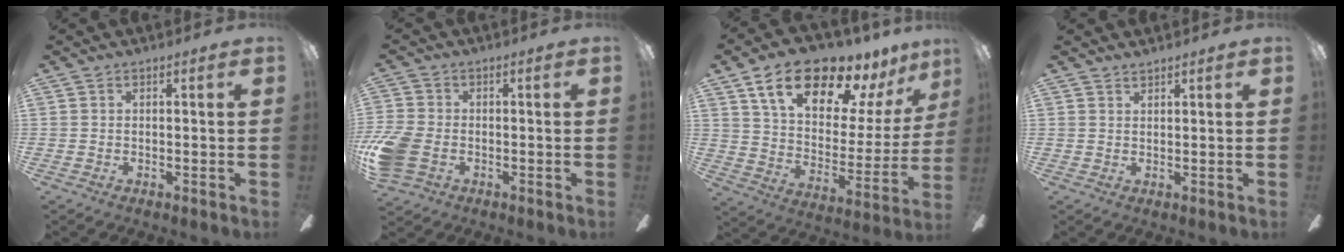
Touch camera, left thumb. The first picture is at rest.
{"total": 9.0, "force": [-2.4, 6.6, 5.7], "torque": [-0.135, 0.011, -0.042]}
{"total": 20.3, "force": [14.8, 8.3, 11.1], "torque": [-0.191, -0.090, 0.257]}
{"total": 1.2, "force": [1.2, 0.2, -0.1], "torque": [0.002, -0.002, 0.023]}